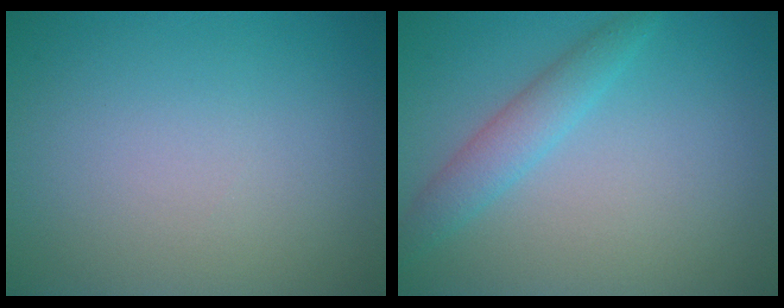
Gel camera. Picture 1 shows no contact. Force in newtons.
{"total": 2.6, "press": 2.6, "slide": 0.0}